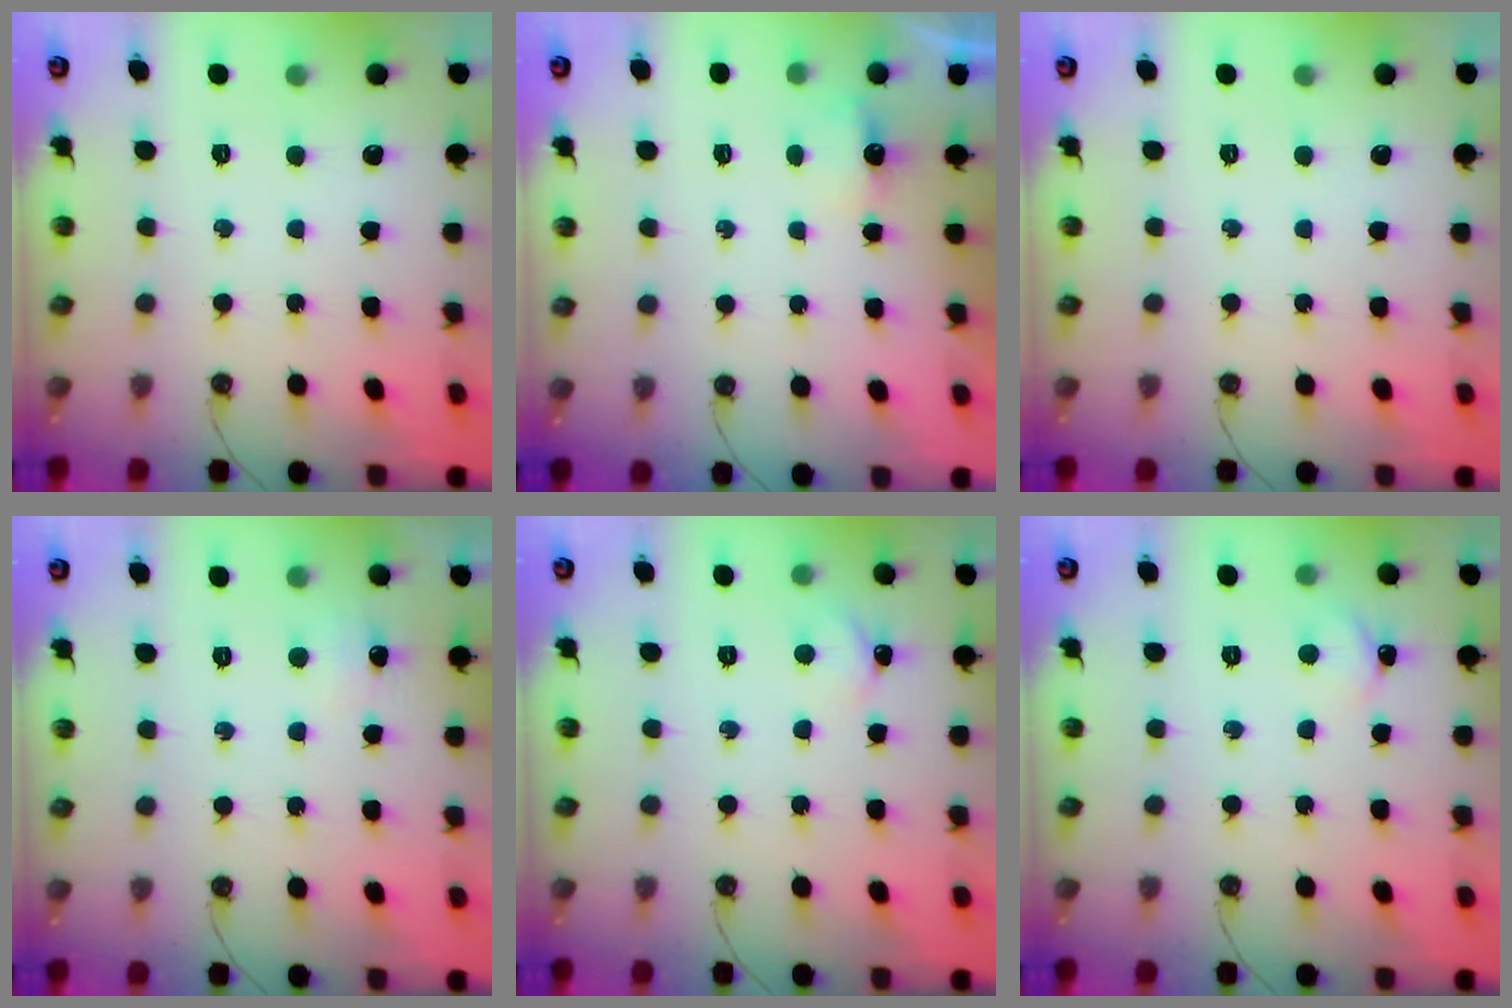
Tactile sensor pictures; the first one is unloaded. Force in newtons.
{"total": 2.6, "press": 2.6, "slide": 0.4}
{"total": 0.0}
{"total": 5.1, "press": 5.1, "slide": 0.7}
{"total": 1.7, "press": 1.7, "slide": 0.2}
{"total": 1.7, "press": 1.7, "slide": 0.2}